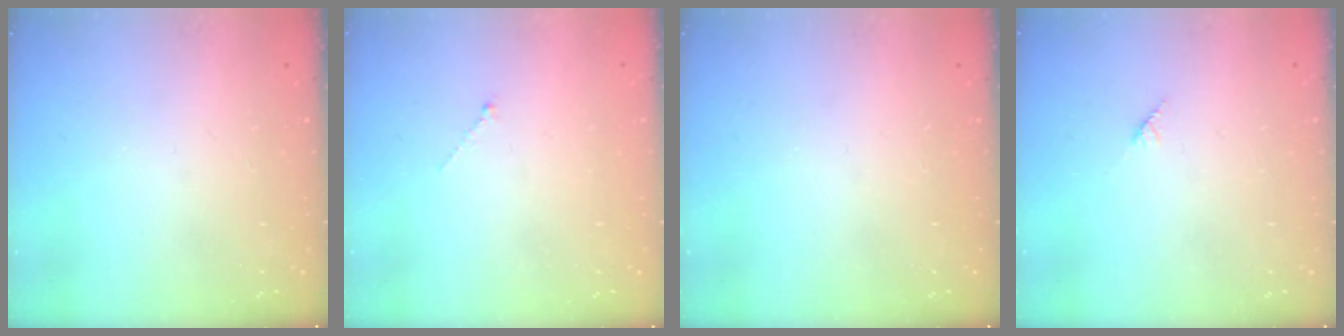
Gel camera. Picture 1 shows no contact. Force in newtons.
{"total": 0.0}
{"total": 0.0}
{"total": 2.7, "press": 2.7, "slide": 0.2}